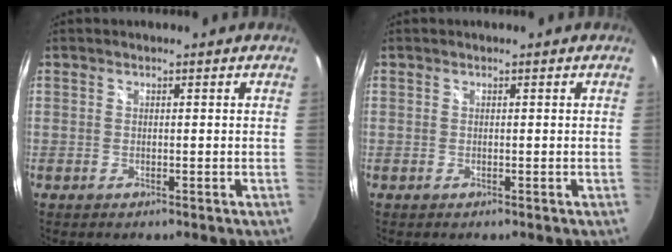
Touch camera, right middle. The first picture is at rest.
{"total": 0.0}